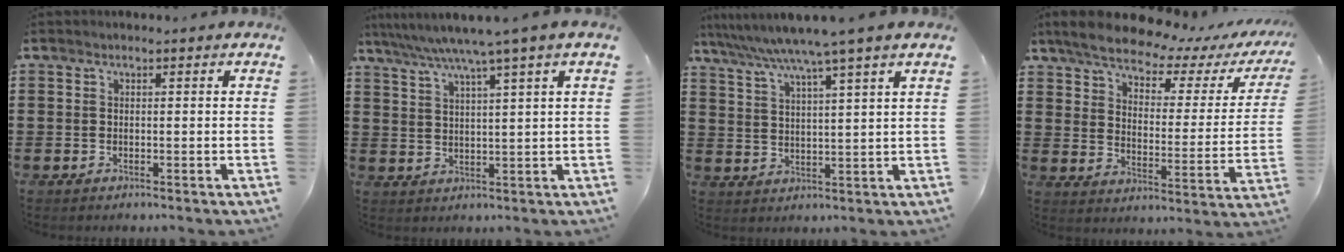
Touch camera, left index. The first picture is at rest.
{"total": 5.6, "force": [4.1, -1.1, 3.6], "torque": [-0.084, -0.022, 0.065]}
{"total": 6.4, "force": [5.2, -1.5, 3.4], "torque": [-0.084, -0.030, 0.084]}
{"total": 6.2, "force": [5.6, 1.4, 2.5], "torque": [-0.079, -0.032, 0.093]}